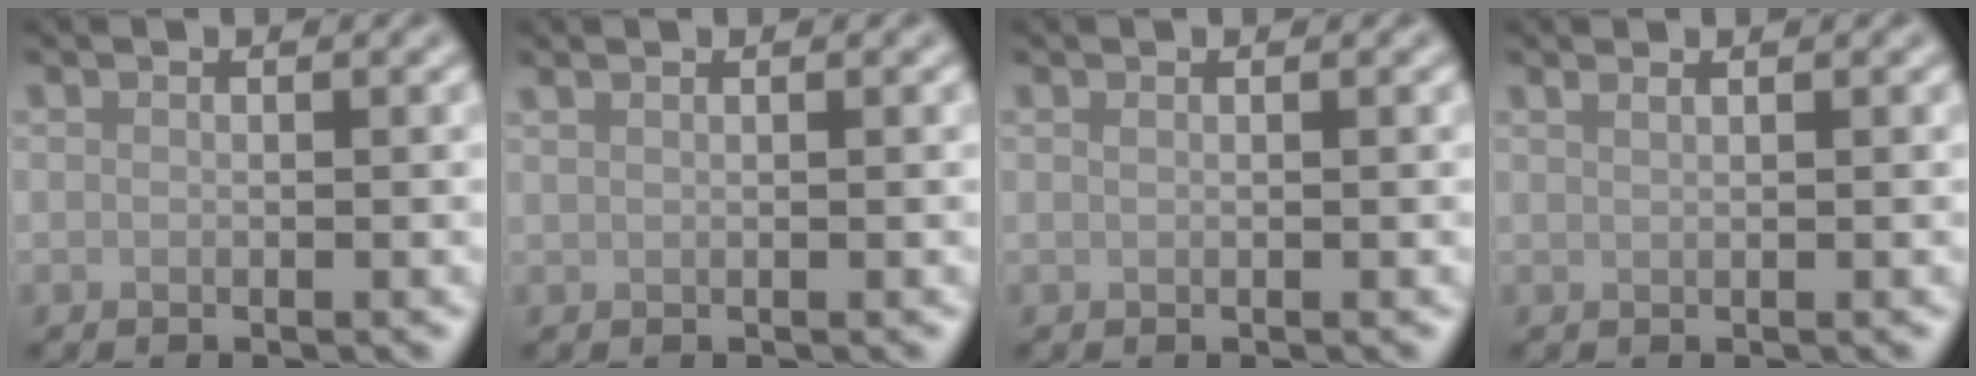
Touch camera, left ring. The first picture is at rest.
{"total": 1.1, "force": [0.8, 0.4, 0.6], "torque": [-0.012, -0.002, 0.011]}
{"total": 0.0}
{"total": 1.3, "force": [0.9, 0.6, 0.7], "torque": [-0.001, -0.004, 0.004]}